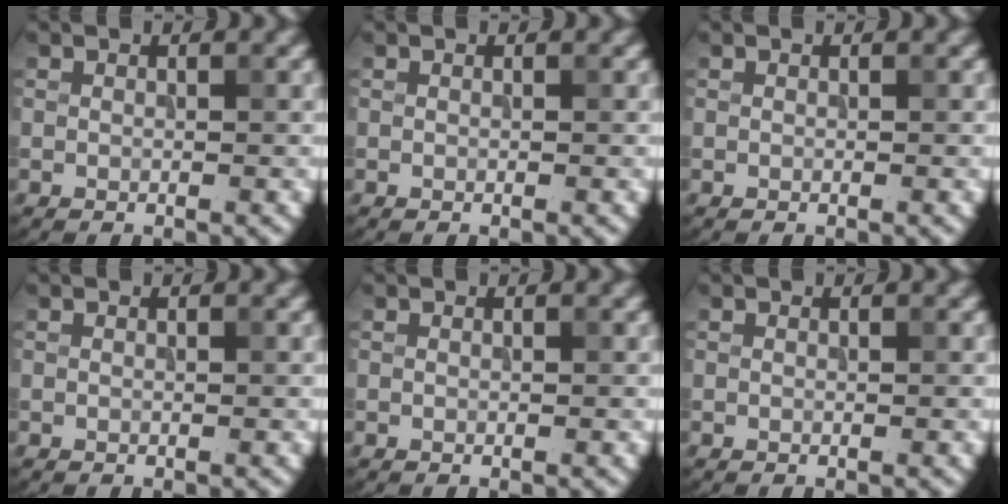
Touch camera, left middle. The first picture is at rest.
{"total": 0.0}
{"total": 0.0}
{"total": 0.0}
{"total": 0.0}
{"total": 0.0}